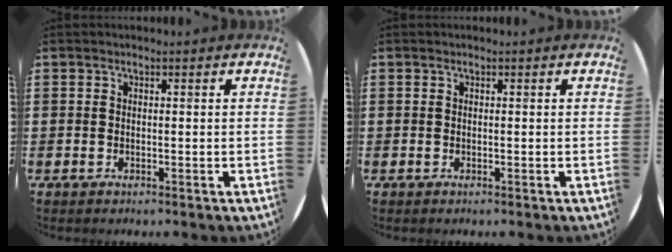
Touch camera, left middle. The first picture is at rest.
{"total": 0.0}